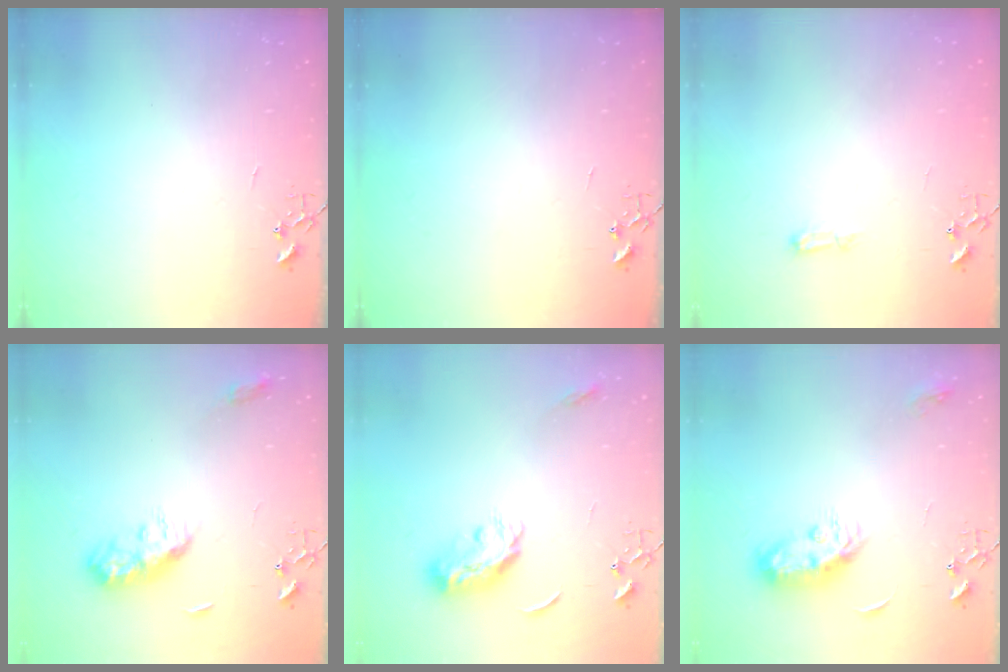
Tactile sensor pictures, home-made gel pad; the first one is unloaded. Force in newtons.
{"total": 0.0}
{"total": 4.8, "press": 4.8, "slide": 0.5}
{"total": 9.9, "press": 9.9, "slide": 0.2}
{"total": 9.9, "press": 9.9, "slide": 0.3}
{"total": 8.7, "press": 8.7, "slide": 0.4}